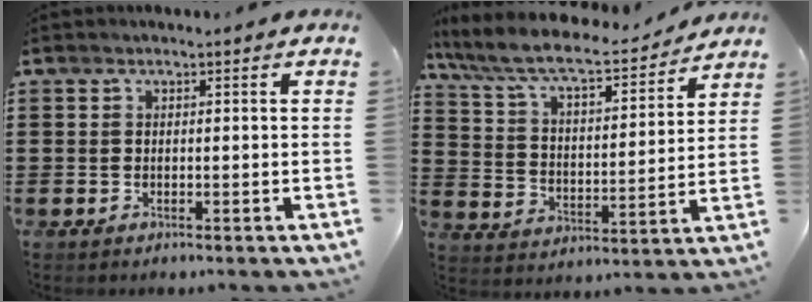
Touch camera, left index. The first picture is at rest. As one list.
[{"total": 8.6, "force": [7.4, 1.3, 4.2], "torque": [-0.113, -0.042, 0.121]}]